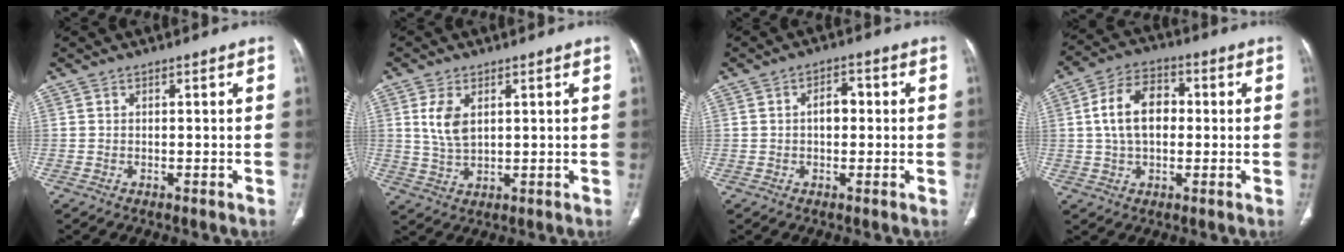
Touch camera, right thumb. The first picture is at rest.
{"total": 6.0, "force": [1.9, 3.3, 4.6], "torque": [-0.088, -0.007, 0.043]}
{"total": 3.9, "force": [0.1, 2.5, 3.0], "torque": [-0.043, 0.016, -0.003]}
{"total": 11.0, "force": [0.9, 7.2, 8.2], "torque": [-0.138, 0.022, 0.012]}